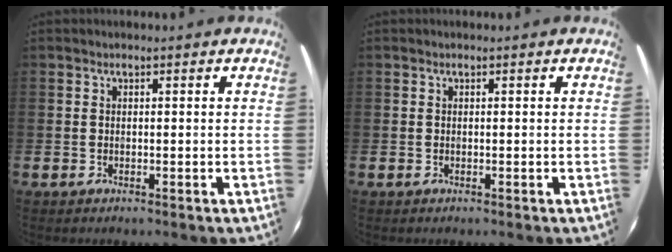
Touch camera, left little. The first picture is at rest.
{"total": 0.0}